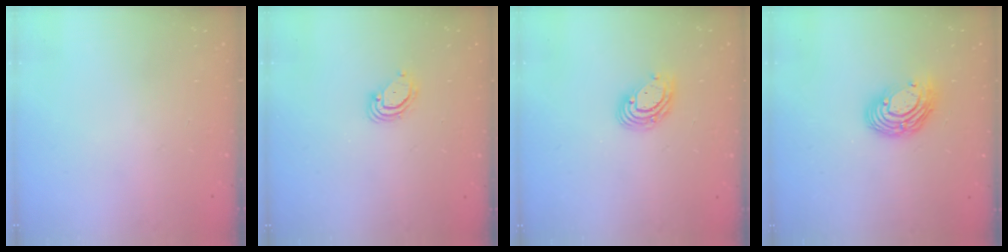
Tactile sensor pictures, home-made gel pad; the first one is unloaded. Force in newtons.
{"total": 3.5, "press": 3.5, "slide": 0.3}
{"total": 8.0, "press": 7.8, "slide": 1.5}
{"total": 10.9, "press": 10.9, "slide": 0.8}